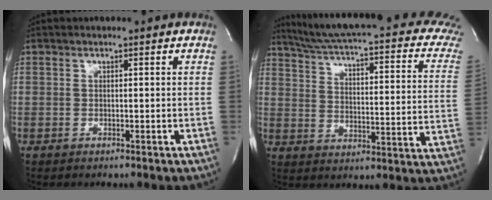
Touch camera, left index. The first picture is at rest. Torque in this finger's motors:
{"motor_torque": [0.69, -0.77, 0.13, 0.06]}